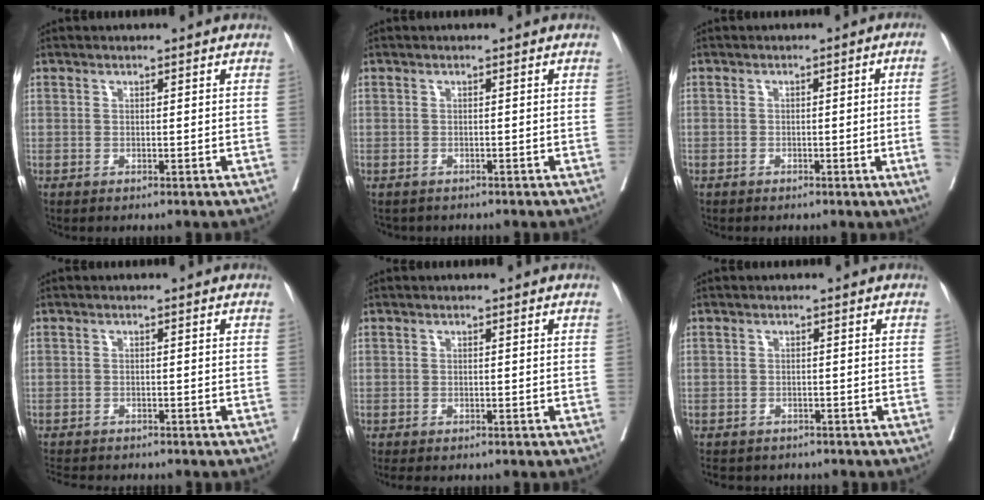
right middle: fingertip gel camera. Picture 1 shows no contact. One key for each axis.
{"total": 2.1, "fx": -1.8, "fy": 1.0, "fz": 0.2, "tx": -0.011, "ty": -0.002, "tz": -0.027}
{"total": 4.7, "fx": -1.0, "fy": -1.0, "fz": 4.5, "tx": -0.052, "ty": 0.000, "tz": -0.013}
{"total": 6.9, "fx": -6.3, "fy": 1.6, "fz": 2.4, "tx": -0.036, "ty": -0.006, "tz": -0.092}
{"total": 3.4, "fx": -2.9, "fy": 1.0, "fz": 1.5, "tx": -0.024, "ty": -0.010, "tz": -0.038}
{"total": 6.8, "fx": -6.1, "fy": 2.6, "fz": 1.7, "tx": -0.025, "ty": -0.002, "tz": -0.076}